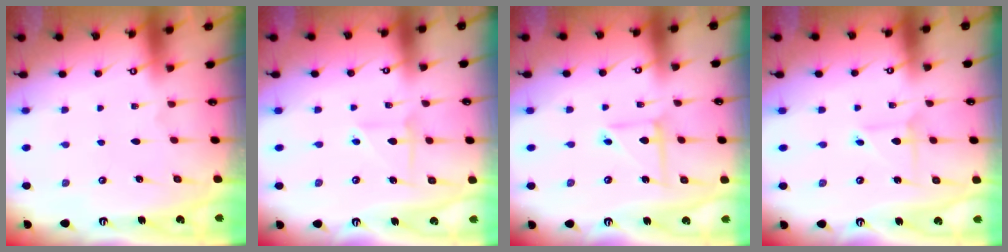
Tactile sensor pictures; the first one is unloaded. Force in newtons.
{"total": 4.5, "press": 4.4, "slide": 0.7}
{"total": 6.6, "press": 6.6, "slide": 0.5}
{"total": 2.9, "press": 2.8, "slide": 0.3}